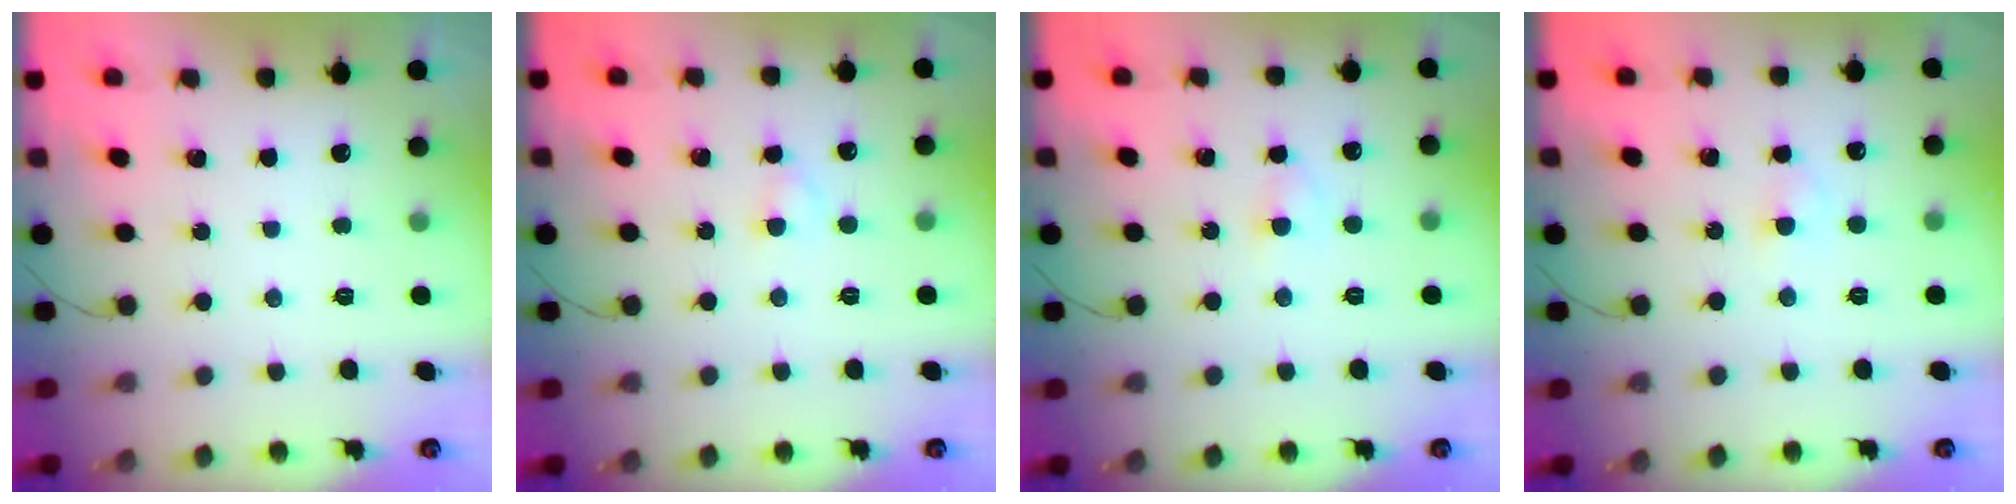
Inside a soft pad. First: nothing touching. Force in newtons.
{"total": 2.1, "press": 1.8, "slide": 1.0}
{"total": 2.2, "press": 2.0, "slide": 1.0}
{"total": 2.1, "press": 1.9, "slide": 0.9}